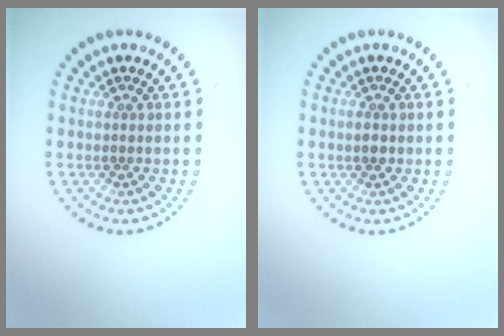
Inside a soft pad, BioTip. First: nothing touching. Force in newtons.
{"total": 1.1, "press": 1.1, "slide": 0.0}